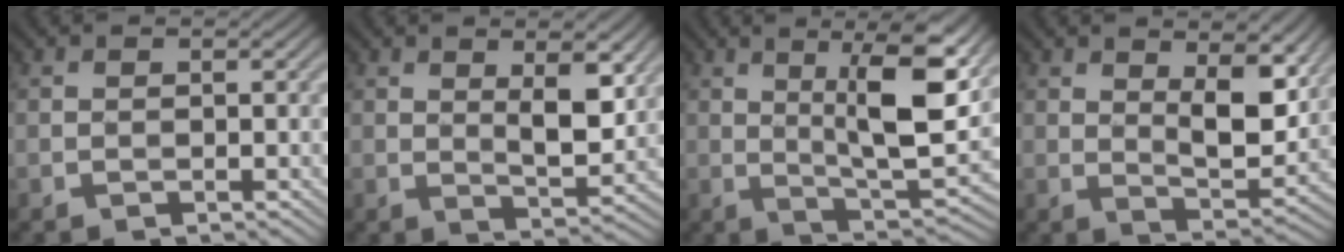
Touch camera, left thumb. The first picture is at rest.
{"total": 6.1, "force": [2.2, 2.3, 5.2], "torque": [-0.089, 0.000, 0.041]}
{"total": 12.2, "force": [4.4, 2.9, 11.0], "torque": [-0.172, -0.004, 0.079]}
{"total": 8.7, "force": [3.6, 3.8, 6.9], "torque": [-0.119, -0.011, 0.061]}